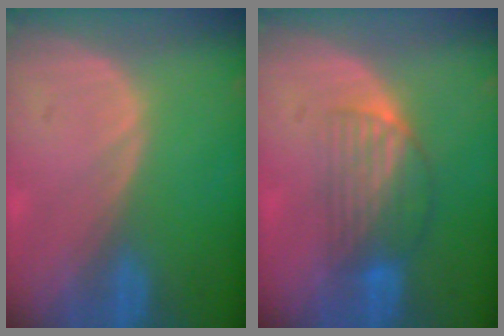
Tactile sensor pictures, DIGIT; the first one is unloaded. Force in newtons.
{"total": 6.6, "press": 5.7, "slide": 3.4}